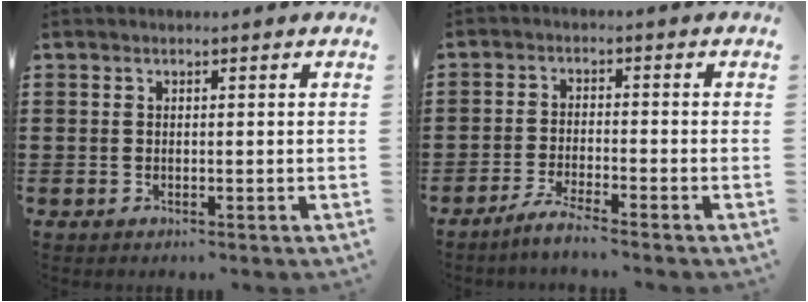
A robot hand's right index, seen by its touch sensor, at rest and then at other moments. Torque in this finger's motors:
{"motor_torque": [-0.17, 1.64, -0.42, -0.21]}